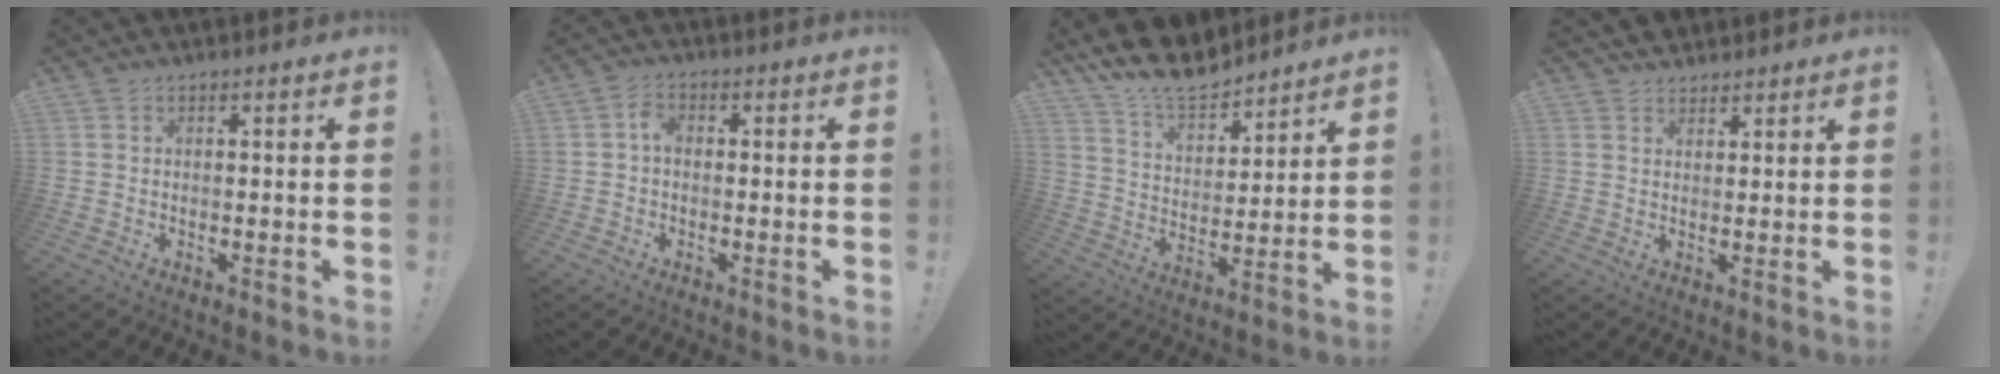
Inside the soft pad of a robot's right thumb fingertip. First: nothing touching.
{"total": 2.9, "force": [-0.5, 1.8, 2.3], "torque": [-0.044, 0.012, -0.011]}
{"total": 12.9, "force": [11.4, 4.6, 4.0], "torque": [-0.086, -0.091, 0.209]}
{"total": 2.9, "force": [2.5, 1.5, 0.1], "torque": [0.008, -0.016, 0.046]}